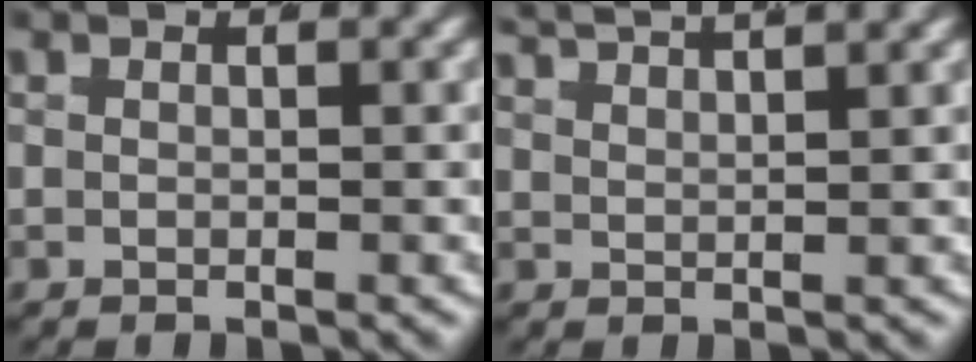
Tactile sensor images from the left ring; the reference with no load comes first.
{"total": 3.6, "force": [3.3, 0.4, 1.2], "torque": [-0.024, 0.008, 0.056]}